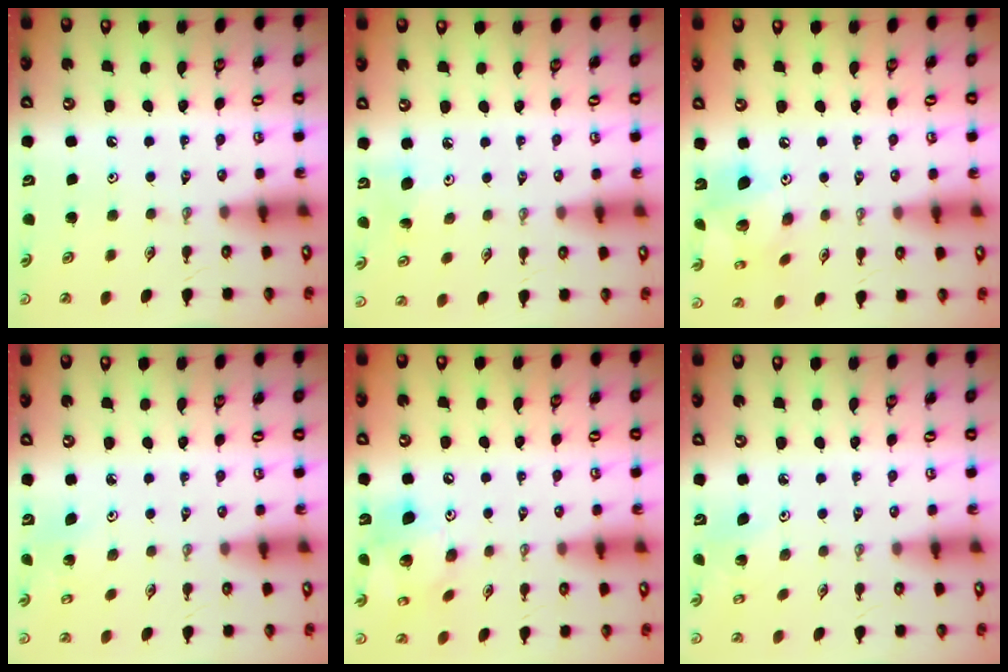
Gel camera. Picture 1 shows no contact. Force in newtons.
{"total": 7.1, "press": 7.0, "slide": 0.7}
{"total": 12.3, "press": 12.3, "slide": 1.2}
{"total": 2.4, "press": 2.4, "slide": 0.2}
{"total": 16.8, "press": 16.4, "slide": 3.3}
{"total": 3.2, "press": 3.2, "slide": 0.2}